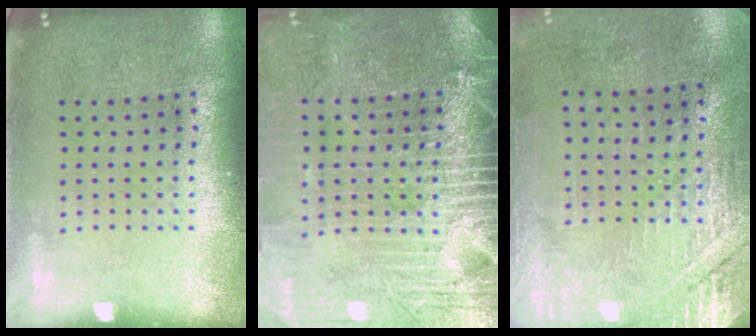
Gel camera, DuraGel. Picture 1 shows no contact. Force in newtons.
{"total": 4.0, "press": 3.6, "slide": 1.8}
{"total": 2.8, "press": 2.6, "slide": 1.0}